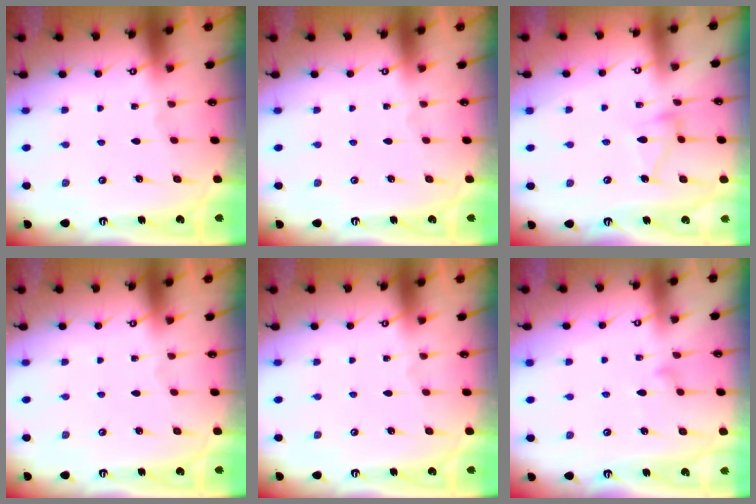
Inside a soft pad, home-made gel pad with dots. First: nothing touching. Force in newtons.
{"total": 0.0}
{"total": 8.0, "press": 8.0, "slide": 0.6}
{"total": 0.0}
{"total": 0.0}
{"total": 7.9, "press": 7.9, "slide": 0.4}